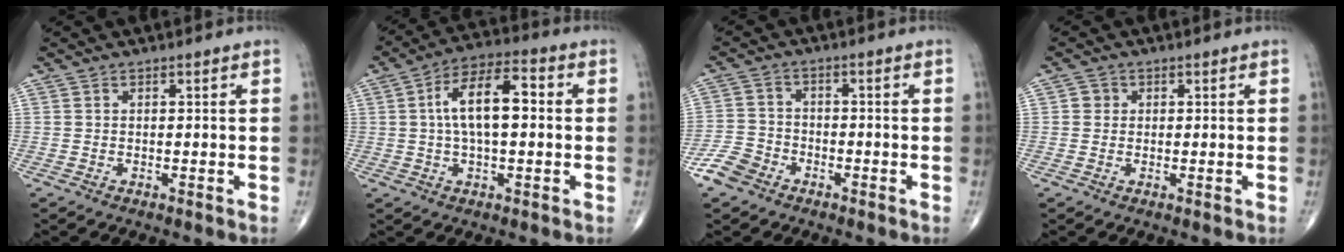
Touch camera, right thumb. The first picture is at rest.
{"total": 11.8, "force": [1.2, 5.3, 10.5], "torque": [-0.180, 0.027, 0.011]}
{"total": 5.7, "force": [-3.7, 3.9, 1.9], "torque": [-0.032, 0.017, -0.078]}
{"total": 1.6, "force": [0.2, 1.6, 0.4], "torque": [0.002, 0.002, 0.000]}